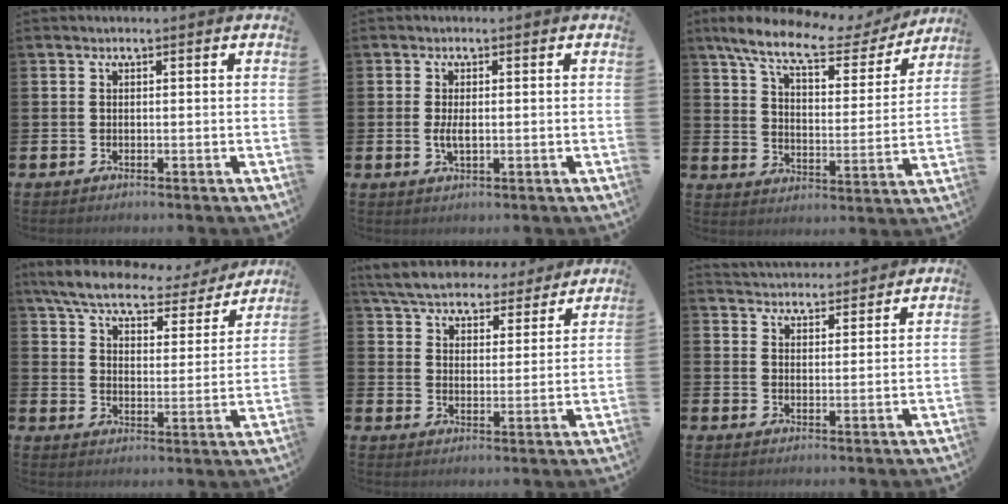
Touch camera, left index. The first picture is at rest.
{"total": 2.3, "force": [0.0, 0.9, 2.1], "torque": [-0.033, -0.001, -0.003]}
{"total": 10.0, "force": [8.3, 2.6, 4.8], "torque": [-0.110, -0.048, 0.138]}
{"total": 7.1, "force": [6.4, 1.6, 2.8], "torque": [-0.074, -0.041, 0.105]}
{"total": 6.3, "force": [6.0, 1.6, 1.1], "torque": [-0.050, -0.036, 0.105]}
{"total": 3.9, "force": [3.9, 0.6, -0.4], "torque": [-0.001, -0.024, 0.070]}